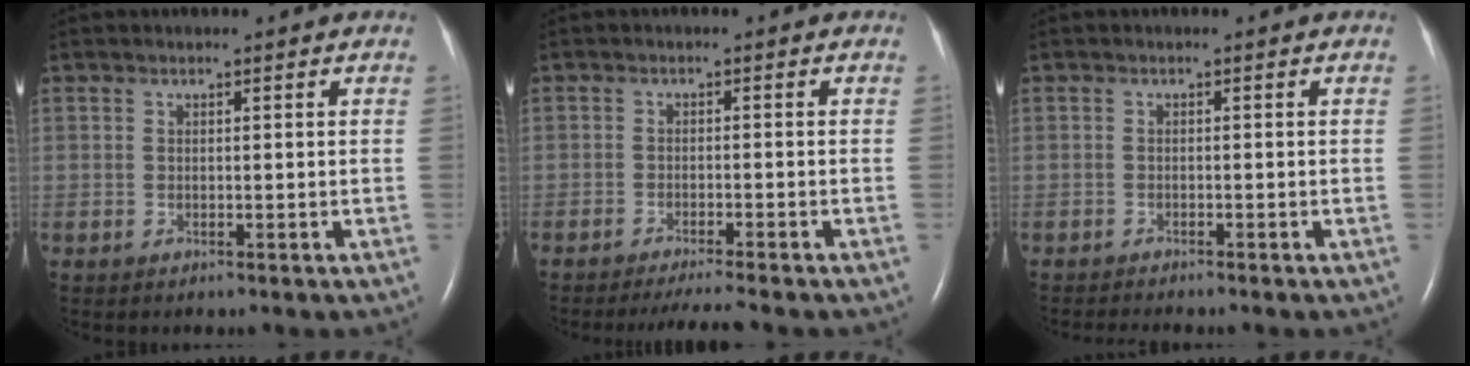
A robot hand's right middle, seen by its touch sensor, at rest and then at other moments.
{"total": 5.0, "force": [-4.4, -0.7, 2.3], "torque": [-0.034, -0.015, -0.070]}
{"total": 3.0, "force": [-2.8, -0.1, 1.2], "torque": [-0.017, -0.007, -0.041]}